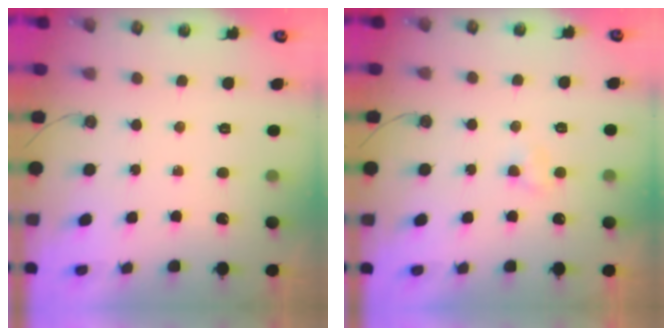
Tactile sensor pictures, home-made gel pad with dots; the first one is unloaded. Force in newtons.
{"total": 2.9, "press": 2.8, "slide": 0.5}